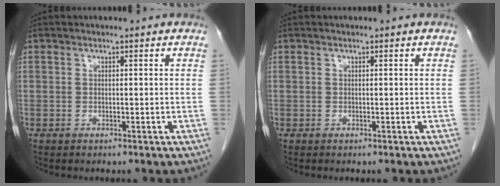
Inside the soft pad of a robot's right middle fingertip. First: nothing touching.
{"total": 0.0}